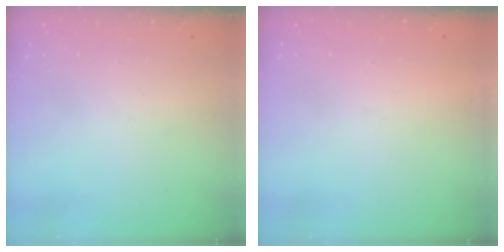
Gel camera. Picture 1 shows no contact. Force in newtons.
{"total": 1.5, "press": 1.5, "slide": 0.1}